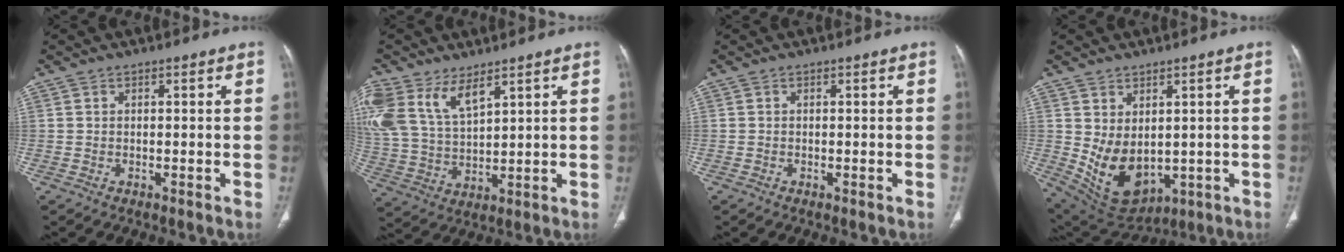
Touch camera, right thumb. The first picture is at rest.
{"total": 14.1, "force": [8.0, 7.3, 9.1], "torque": [-0.193, -0.015, 0.171]}
{"total": 0.0}
{"total": 10.9, "force": [0.3, 7.2, 8.2], "torque": [-0.127, -0.015, 0.044]}